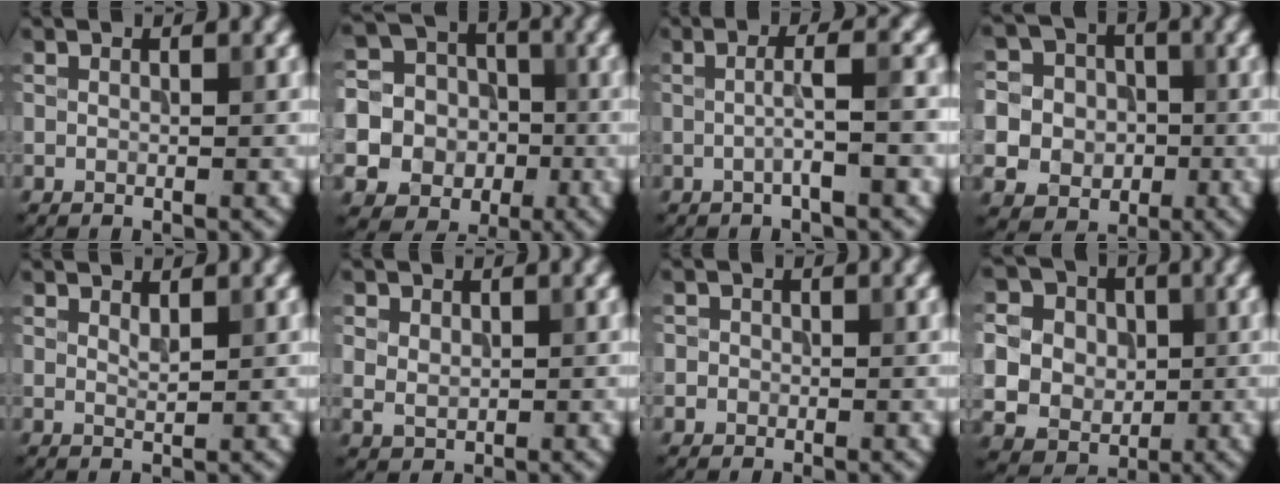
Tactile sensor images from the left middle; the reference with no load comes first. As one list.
[{"total": 15.3, "force": [-4.4, 14.3, 3.1], "torque": [-0.123, -0.022, -0.086]}, {"total": 3.2, "force": [-0.5, 0.5, 3.1], "torque": [-0.044, 0.011, -0.016]}, {"total": 10.9, "force": [-2.1, 10.4, 2.4], "torque": [-0.085, -0.006, -0.053]}, {"total": 0.8, "force": [0.6, 0.2, 0.6], "torque": [-0.013, -0.002, 0.013]}, {"total": 2.0, "force": [0.5, 1.7, 1.0], "torque": [-0.018, 0.000, 0.012]}, {"total": 1.3, "force": [-0.2, 1.3, 0.2], "torque": [0.010, 0.002, -0.010]}, {"total": 10.5, "force": [0.1, 9.8, 3.8], "torque": [-0.110, 0.020, -0.018]}]